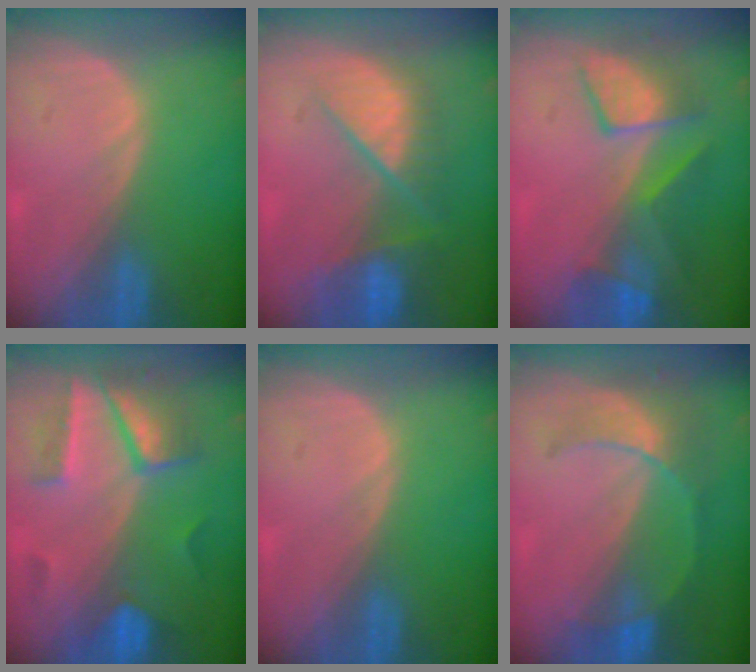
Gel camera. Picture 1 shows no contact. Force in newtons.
{"total": 9.7, "press": 8.3, "slide": 5.1}
{"total": 7.5, "press": 7.4, "slide": 1.1}
{"total": 7.4, "press": 7.2, "slide": 1.4}
{"total": 0.0}
{"total": 8.0, "press": 7.0, "slide": 3.8}